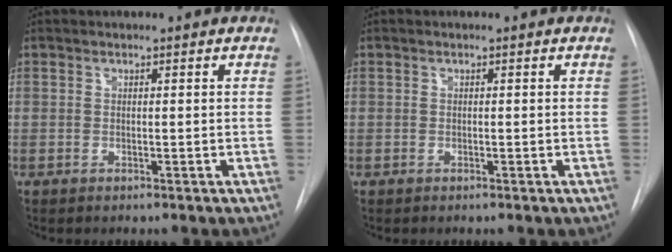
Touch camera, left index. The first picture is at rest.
{"total": 0.0}